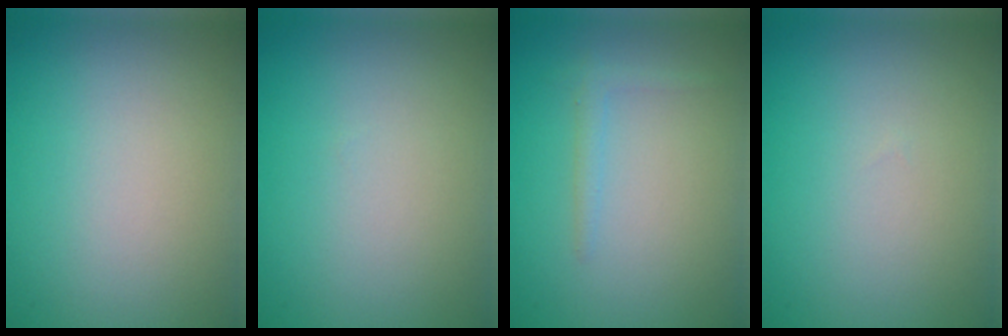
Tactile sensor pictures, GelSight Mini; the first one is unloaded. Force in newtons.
{"total": 0.0}
{"total": 1.1, "press": 1.1, "slide": 0.1}
{"total": 0.0}